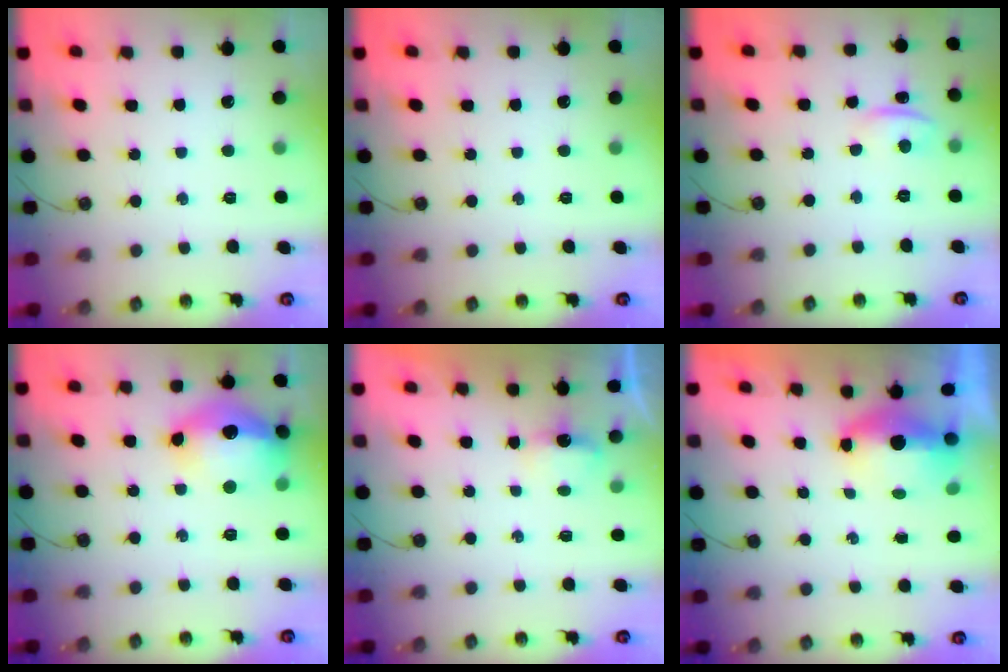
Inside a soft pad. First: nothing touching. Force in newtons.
{"total": 0.0}
{"total": 2.2, "press": 1.7, "slide": 1.5}
{"total": 16.5, "press": 16.5, "slide": 1.7}
{"total": 3.1, "press": 3.0, "slide": 0.5}
{"total": 6.0, "press": 5.8, "slide": 1.2}